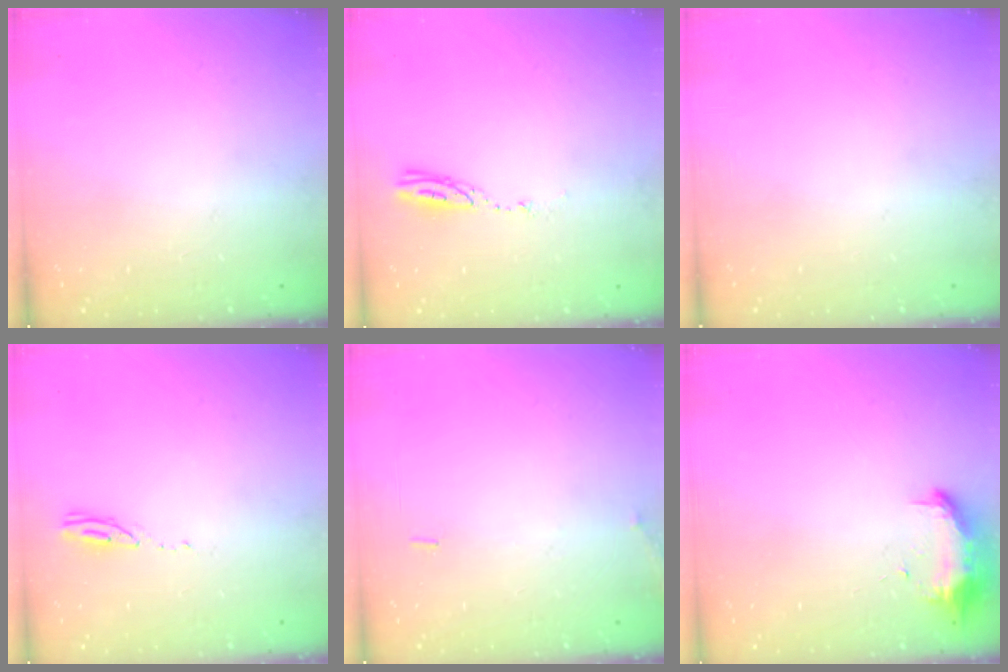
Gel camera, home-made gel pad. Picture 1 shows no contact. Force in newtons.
{"total": 3.7, "press": 3.7, "slide": 0.3}
{"total": 0.0}
{"total": 3.4, "press": 3.4, "slide": 0.4}
{"total": 6.0, "press": 5.7, "slide": 1.9}
{"total": 8.8, "press": 8.6, "slide": 1.5}